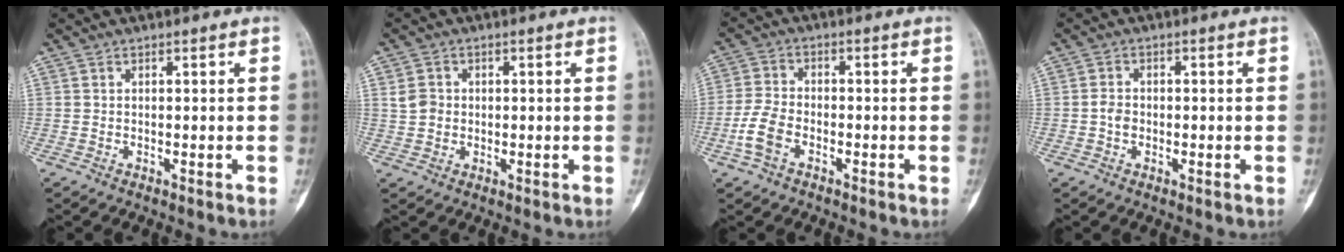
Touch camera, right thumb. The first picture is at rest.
{"total": 3.4, "force": [0.4, 3.1, 1.4], "torque": [-0.011, 0.007, 0.009]}
{"total": 6.0, "force": [-2.5, 3.7, 4.0], "torque": [-0.091, 0.015, -0.054]}
{"total": 2.2, "force": [-0.4, 1.7, 1.3], "torque": [-0.018, 0.007, -0.011]}